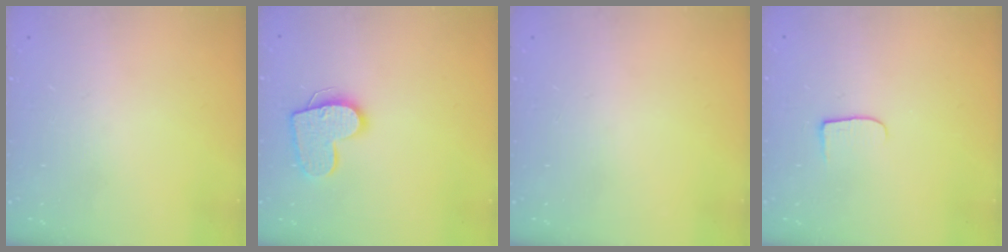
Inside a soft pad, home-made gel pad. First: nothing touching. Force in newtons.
{"total": 13.9, "press": 13.8, "slide": 1.1}
{"total": 0.0}
{"total": 6.0, "press": 6.0, "slide": 0.6}